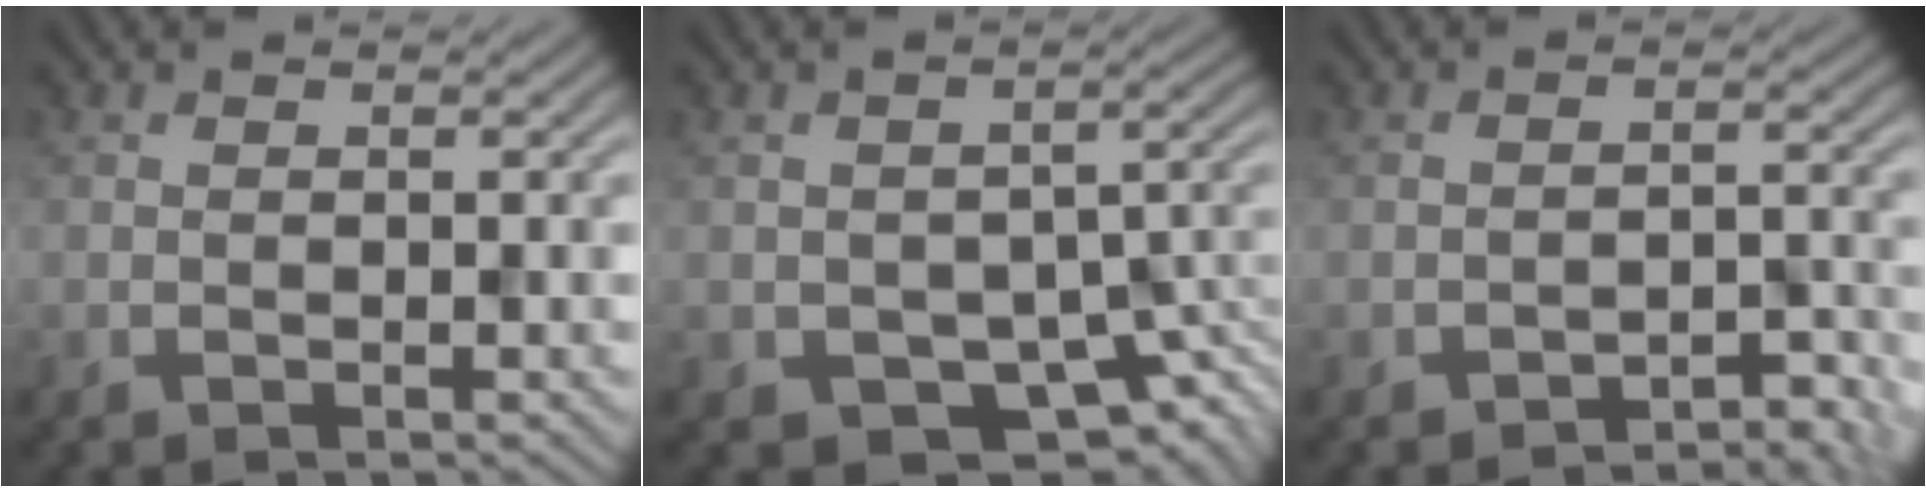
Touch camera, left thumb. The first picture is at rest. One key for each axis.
{"total": 6.9, "fx": -3.9, "fy": 4.3, "fz": 3.9, "tx": -0.055, "ty": -0.029, "tz": -0.046}
{"total": 3.5, "fx": -3.5, "fy": 0.2, "fz": 0.4, "tx": -0.001, "ty": 0.014, "tz": -0.046}